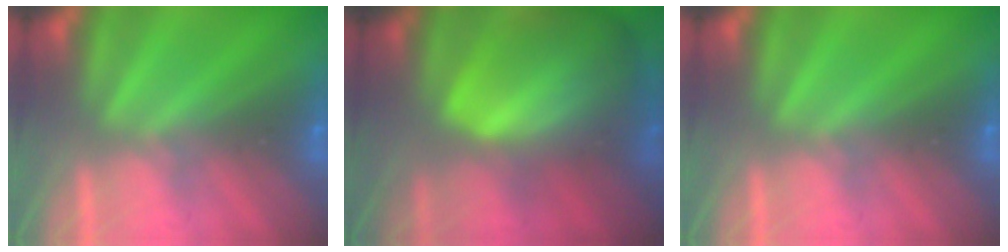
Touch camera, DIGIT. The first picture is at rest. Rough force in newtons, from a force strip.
{"total": 9.4}
{"total": 0.0}